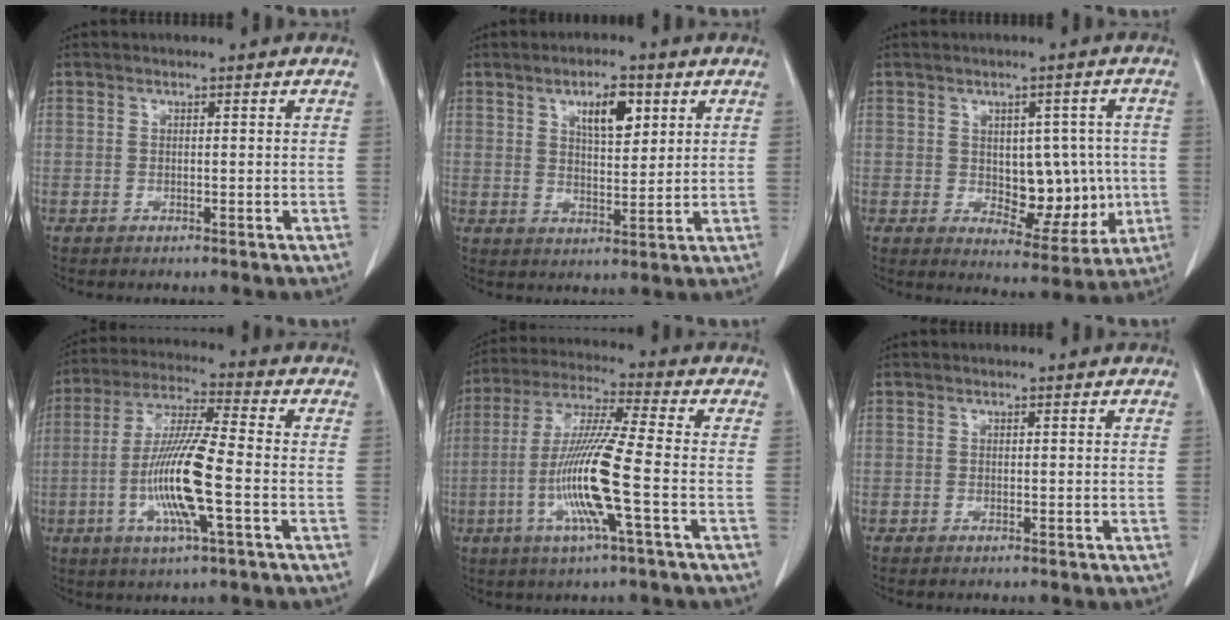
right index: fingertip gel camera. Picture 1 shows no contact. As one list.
[{"total": 6.5, "force": [3.1, 2.4, 5.2], "torque": [-0.086, 0.002, 0.053]}, {"total": 9.3, "force": [-0.3, 5.3, 7.6], "torque": [-0.085, 0.008, 0.012]}, {"total": 12.9, "force": [-3.1, 0.7, 12.5], "torque": [-0.249, -0.009, -0.064]}, {"total": 13.1, "force": [-3.4, -0.3, 12.6], "torque": [-0.257, -0.010, -0.074]}, {"total": 0.0}]